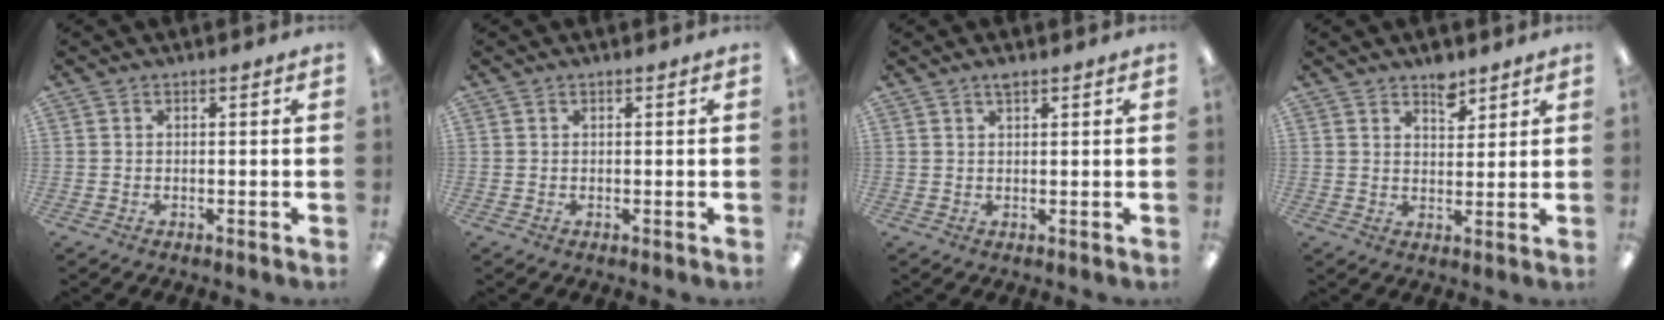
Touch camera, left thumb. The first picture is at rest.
{"total": 0.0}
{"total": 1.8, "force": [1.4, 0.4, 1.0], "torque": [-0.023, 0.002, 0.025]}
{"total": 5.4, "force": [4.2, 2.6, 2.2], "torque": [-0.013, -0.029, 0.070]}